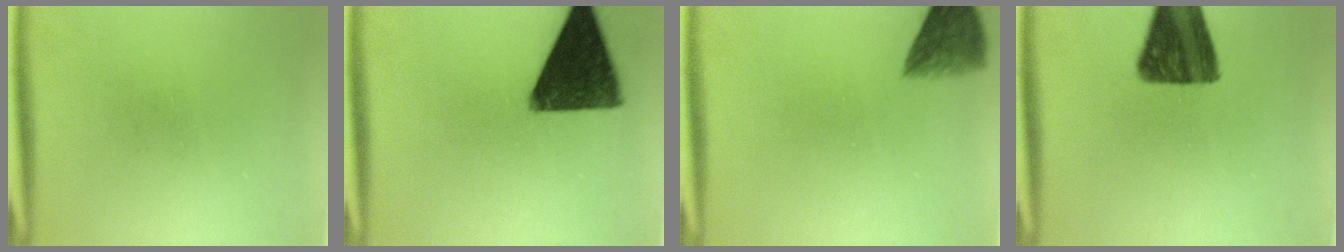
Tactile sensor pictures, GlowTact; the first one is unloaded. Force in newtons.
{"total": 15.0}
{"total": 5.7}
{"total": 13.2}